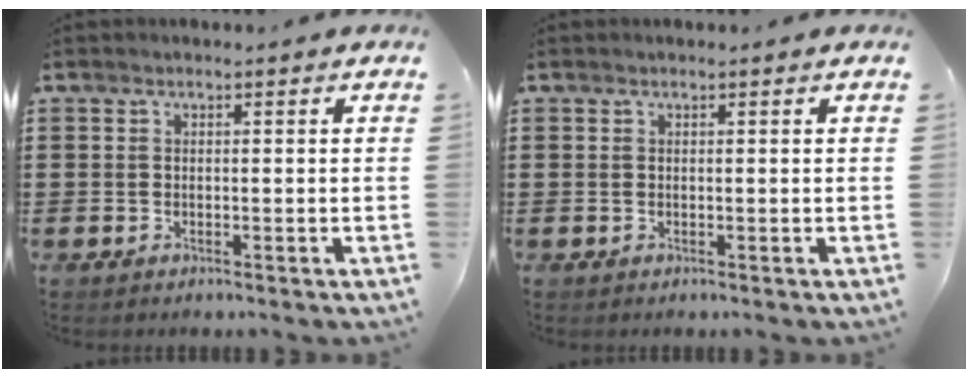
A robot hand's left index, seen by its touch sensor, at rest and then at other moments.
{"total": 0.0}